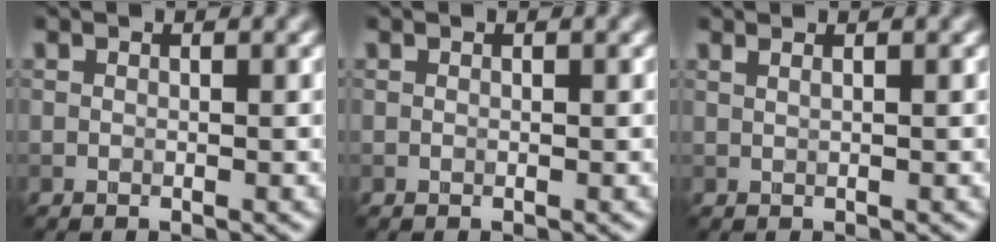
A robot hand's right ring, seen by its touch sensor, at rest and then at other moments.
{"total": 0.0}
{"total": 0.8, "force": [0.6, 0.2, 0.5], "torque": [-0.010, 0.000, 0.004]}